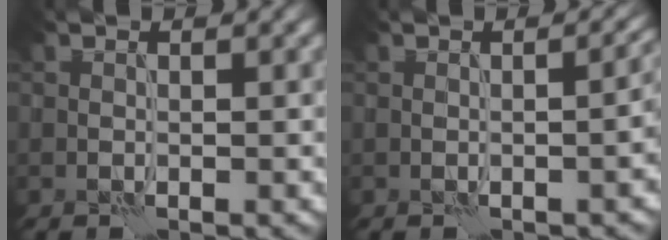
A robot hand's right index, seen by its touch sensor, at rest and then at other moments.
{"total": 4.5, "force": [-0.4, 2.0, 4.0], "torque": [-0.022, 0.007, 0.002]}